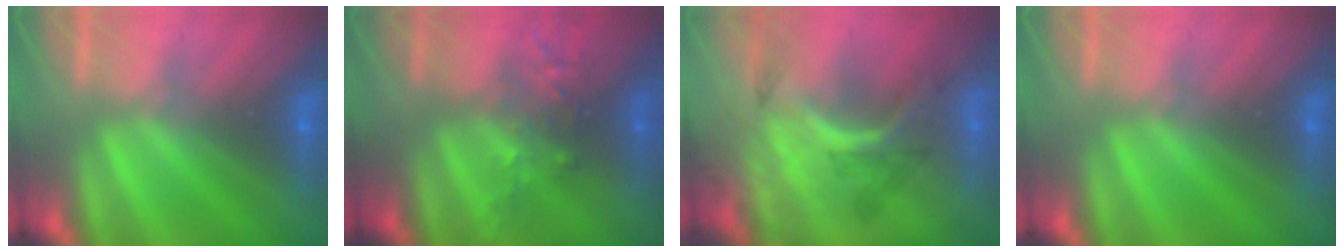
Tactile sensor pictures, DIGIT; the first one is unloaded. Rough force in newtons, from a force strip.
{"total": 2.5}
{"total": 3.2}
{"total": 0.0}